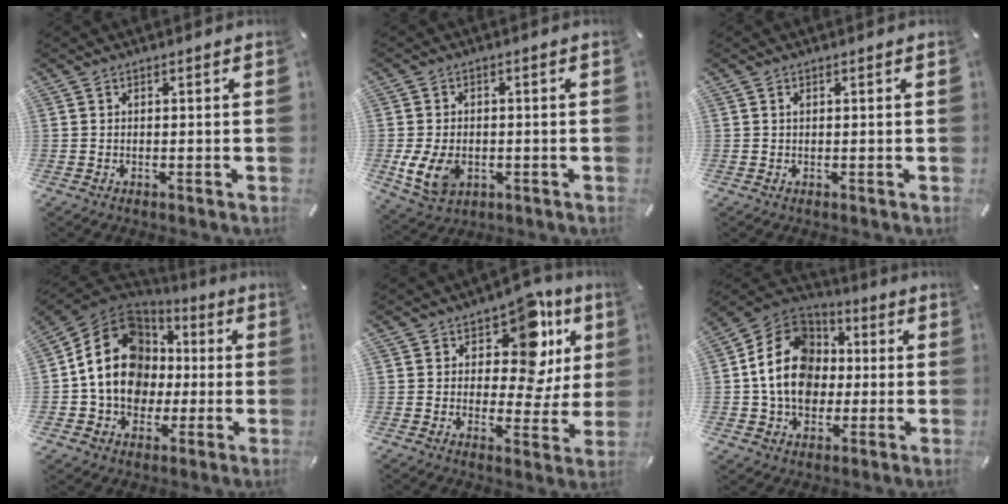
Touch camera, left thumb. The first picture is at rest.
{"total": 8.2, "force": [-1.8, 6.1, 5.1], "torque": [-0.114, 0.004, -0.033]}
{"total": 0.6, "force": [0.2, 0.3, 0.5], "torque": [-0.010, 0.001, 0.002]}
{"total": 16.8, "force": [-0.1, 14.7, 8.1], "torque": [-0.166, 0.006, 0.003]}
{"total": 14.5, "force": [7.6, 8.0, 9.4], "torque": [-0.130, -0.051, 0.128]}
{"total": 16.4, "force": [-0.2, 14.1, 8.5], "torque": [-0.183, 0.023, -0.004]}